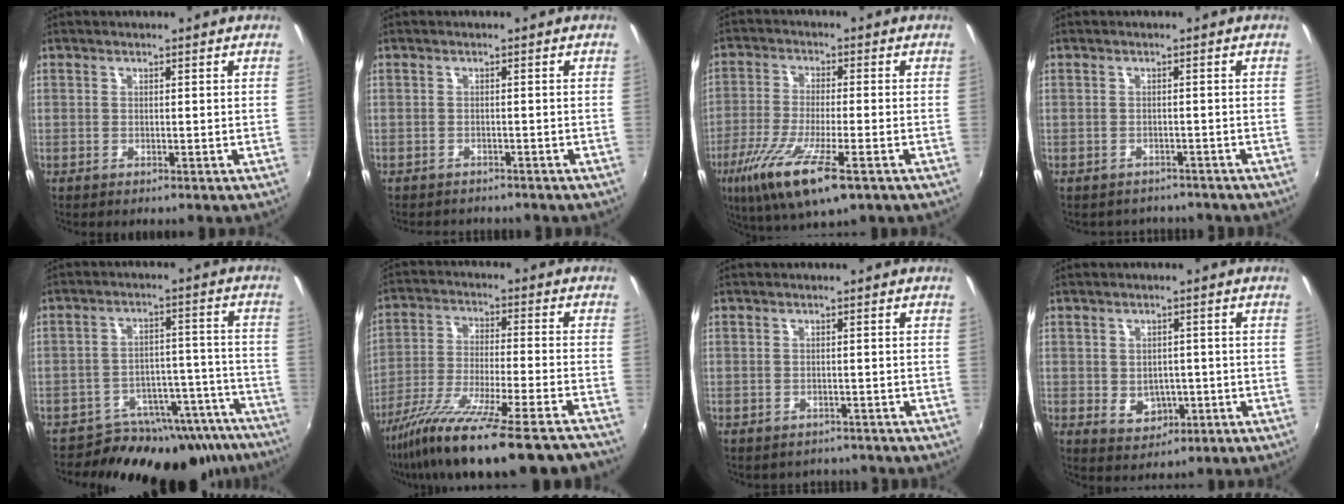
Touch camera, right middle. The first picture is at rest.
{"total": 3.2, "force": [-2.9, 1.1, 0.5], "torque": [-0.020, -0.016, -0.043]}
{"total": 13.7, "force": [-7.3, 2.8, 11.3], "torque": [-0.235, -0.047, -0.135]}
{"total": 4.6, "force": [-4.1, 2.1, 0.6], "torque": [-0.017, -0.011, -0.055]}
{"total": 20.9, "force": [-18.0, 9.2, 5.5], "torque": [-0.077, 0.057, -0.223]}
{"total": 22.9, "force": [-18.9, 1.1, 13.0], "torque": [-0.236, -0.077, -0.300]}
{"total": 3.3, "force": [-2.9, 1.6, 0.5], "torque": [-0.015, -0.013, -0.037]}
{"total": 5.3, "force": [-1.1, 4.4, 2.8], "torque": [-0.054, -0.003, -0.006]}